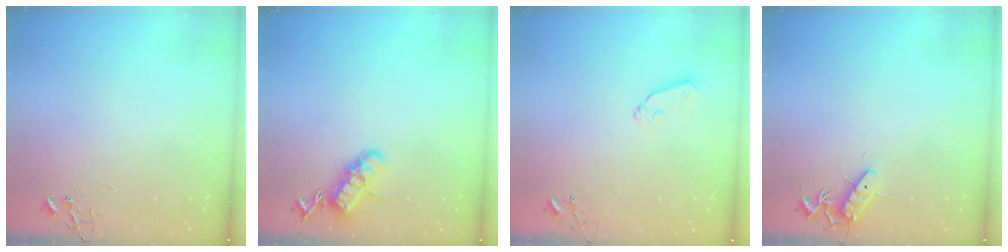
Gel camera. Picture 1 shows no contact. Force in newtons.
{"total": 15.5, "press": 15.4, "slide": 1.8}
{"total": 3.7, "press": 3.6, "slide": 0.5}
{"total": 11.5, "press": 11.5, "slide": 1.0}